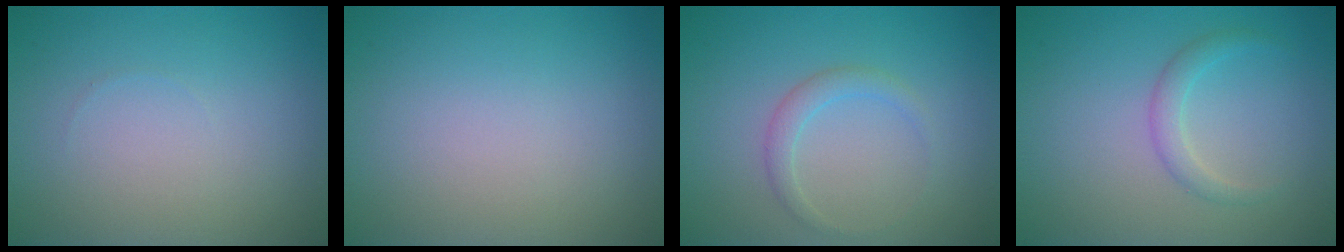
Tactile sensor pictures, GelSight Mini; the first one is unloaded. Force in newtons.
{"total": 0.0}
{"total": 1.5, "press": 1.5, "slide": 0.1}
{"total": 1.6, "press": 1.6, "slide": 0.0}